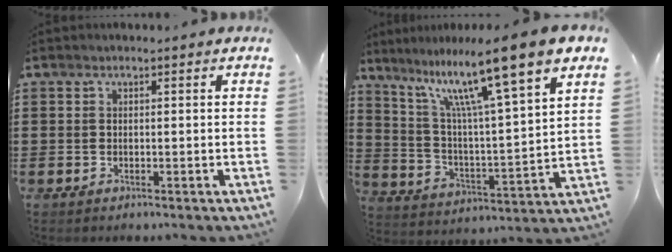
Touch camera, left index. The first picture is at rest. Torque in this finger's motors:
{"motor_torque": [2.14, 0.00, 0.91, 0.21]}